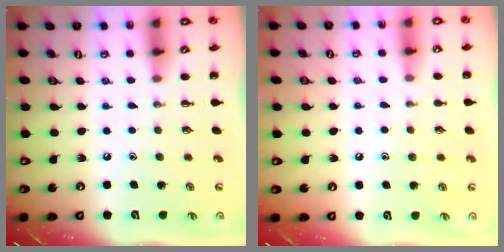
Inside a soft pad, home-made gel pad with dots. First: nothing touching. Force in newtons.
{"total": 5.9, "press": 5.7, "slide": 1.5}